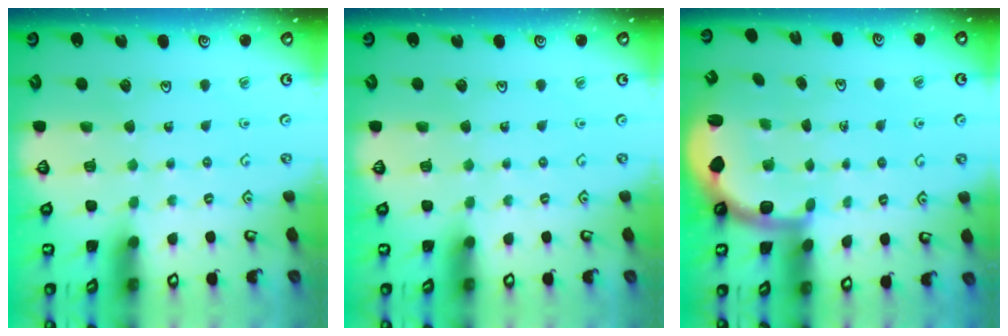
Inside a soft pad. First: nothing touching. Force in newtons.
{"total": 0.0}
{"total": 2.2, "press": 1.7, "slide": 1.4}